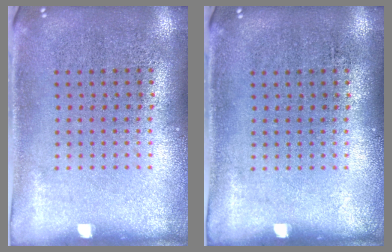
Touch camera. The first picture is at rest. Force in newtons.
{"total": 0.0}